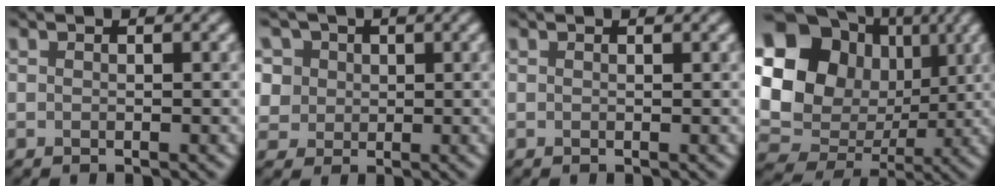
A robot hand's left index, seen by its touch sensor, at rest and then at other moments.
{"total": 6.9, "force": [3.1, 5.6, 2.5], "torque": [-0.049, 0.021, 0.033]}
{"total": 0.0}
{"total": 16.2, "force": [3.6, 13.8, 7.6], "torque": [-0.167, 0.020, 0.057]}